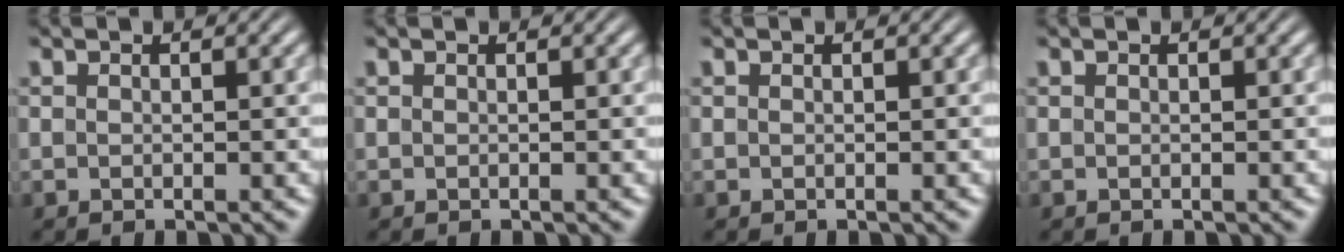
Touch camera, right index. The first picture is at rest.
{"total": 0.0}
{"total": 0.0}
{"total": 0.0}